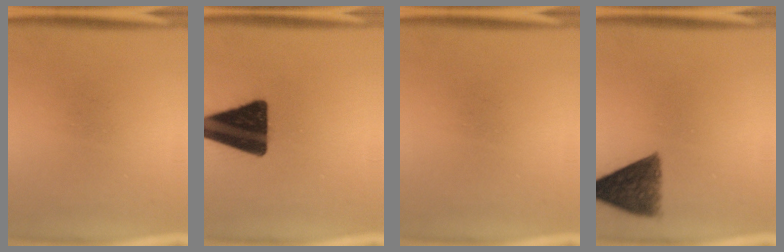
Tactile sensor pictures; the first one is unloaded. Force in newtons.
{"total": 18.5}
{"total": 0.0}
{"total": 8.2}